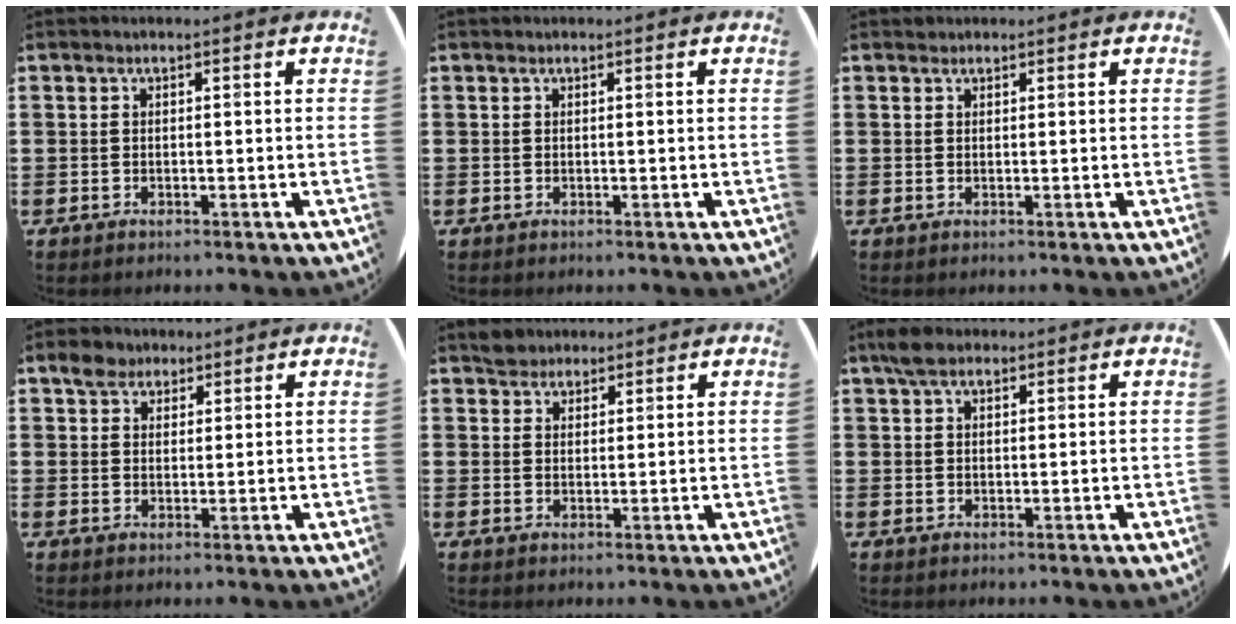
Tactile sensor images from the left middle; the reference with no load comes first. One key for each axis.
{"total": 0.0}
{"total": 0.6, "fx": 0.5, "fy": 0.2, "fz": -0.1, "tx": 0.004, "ty": 0.005, "tz": 0.009}
{"total": 3.2, "fx": 2.4, "fy": 2.0, "fz": 0.4, "tx": -0.007, "ty": 0.009, "tz": 0.045}
{"total": 2.7, "fx": 2.4, "fy": 1.2, "fz": -0.2, "tx": 0.005, "ty": 0.006, "tz": 0.047}
{"total": 3.2, "fx": 2.4, "fy": 1.4, "fz": 1.5, "tx": -0.026, "ty": 0.005, "tz": 0.043}